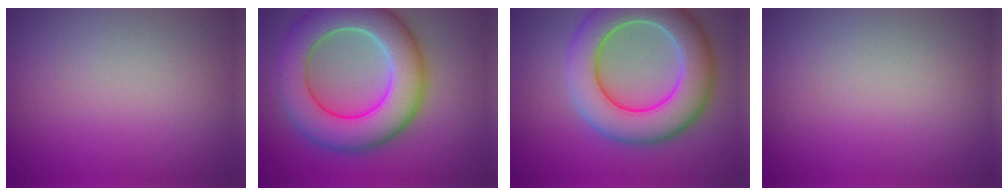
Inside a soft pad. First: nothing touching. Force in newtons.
{"total": 10.4, "press": 10.3, "slide": 0.7}
{"total": 9.3, "press": 9.3, "slide": 0.8}
{"total": 0.0}